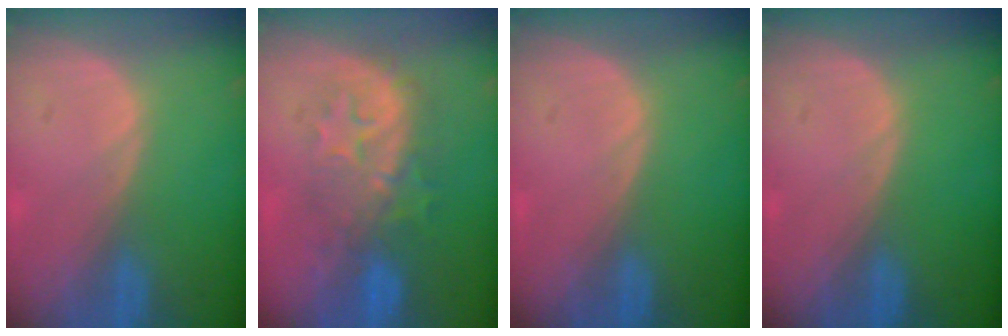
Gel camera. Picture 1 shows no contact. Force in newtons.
{"total": 8.5, "press": 8.4, "slide": 1.4}
{"total": 0.0}
{"total": 0.0}